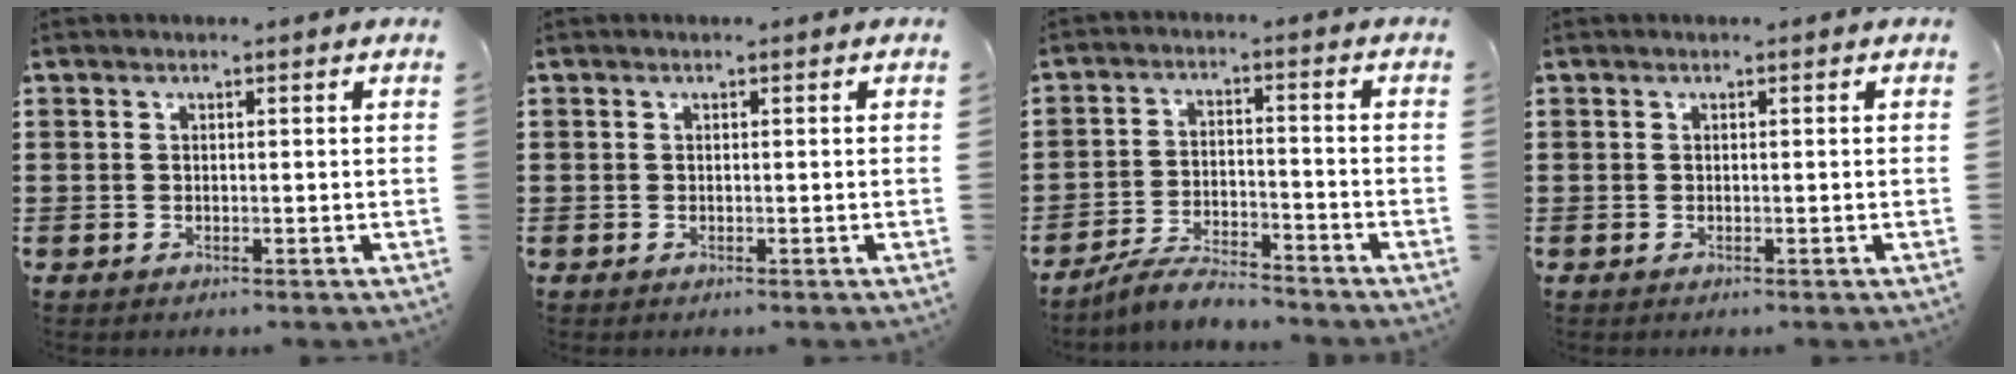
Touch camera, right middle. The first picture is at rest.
{"total": 0.0}
{"total": 5.3, "force": [-5.1, 0.6, 1.6], "torque": [-0.042, 0.001, -0.103]}
{"total": 0.0}